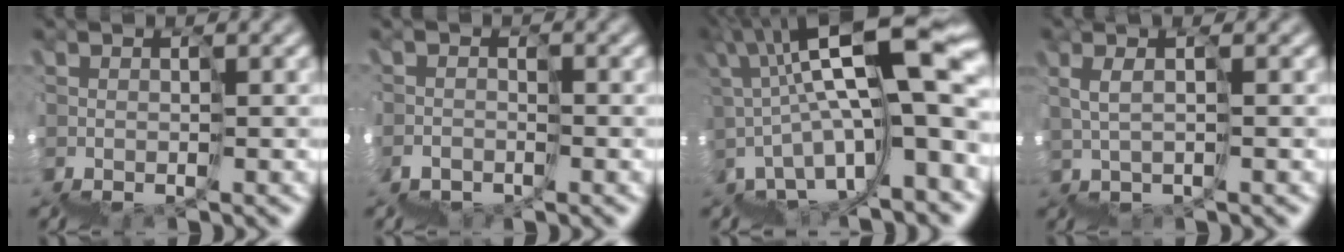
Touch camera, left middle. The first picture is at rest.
{"total": 2.6, "force": [-1.8, 1.3, -1.3], "torque": [0.029, 0.010, -0.026]}
{"total": 14.2, "force": [3.2, 3.5, 13.4], "torque": [-0.183, 0.033, 0.065]}
{"total": 2.7, "force": [2.6, 0.0, 0.7], "torque": [0.011, 0.028, 0.043]}